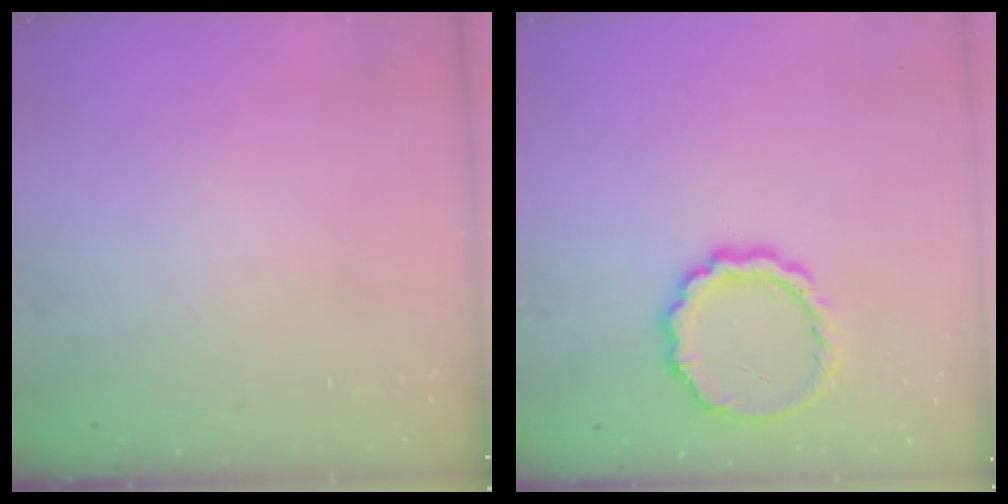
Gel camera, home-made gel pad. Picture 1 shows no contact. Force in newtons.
{"total": 10.7, "press": 10.4, "slide": 2.5}